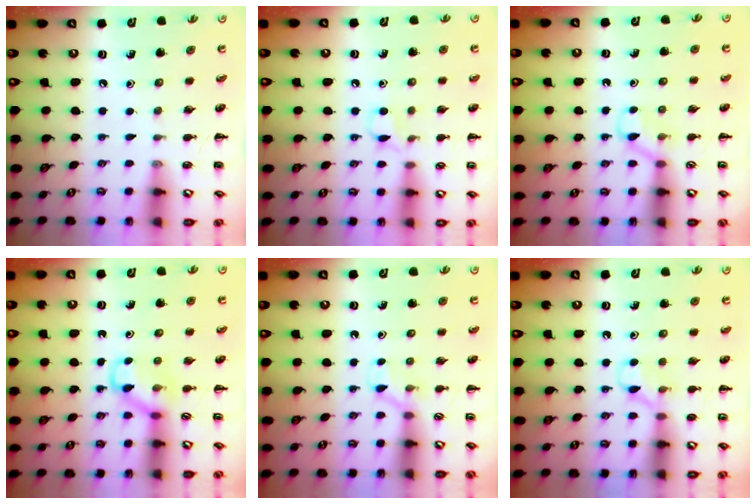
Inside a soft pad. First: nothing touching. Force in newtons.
{"total": 3.7, "press": 3.6, "slide": 0.8}
{"total": 4.0, "press": 3.7, "slide": 1.5}
{"total": 5.3, "press": 5.3, "slide": 0.9}
{"total": 3.8, "press": 3.6, "slide": 1.3}
{"total": 5.6, "press": 5.3, "slide": 1.8}